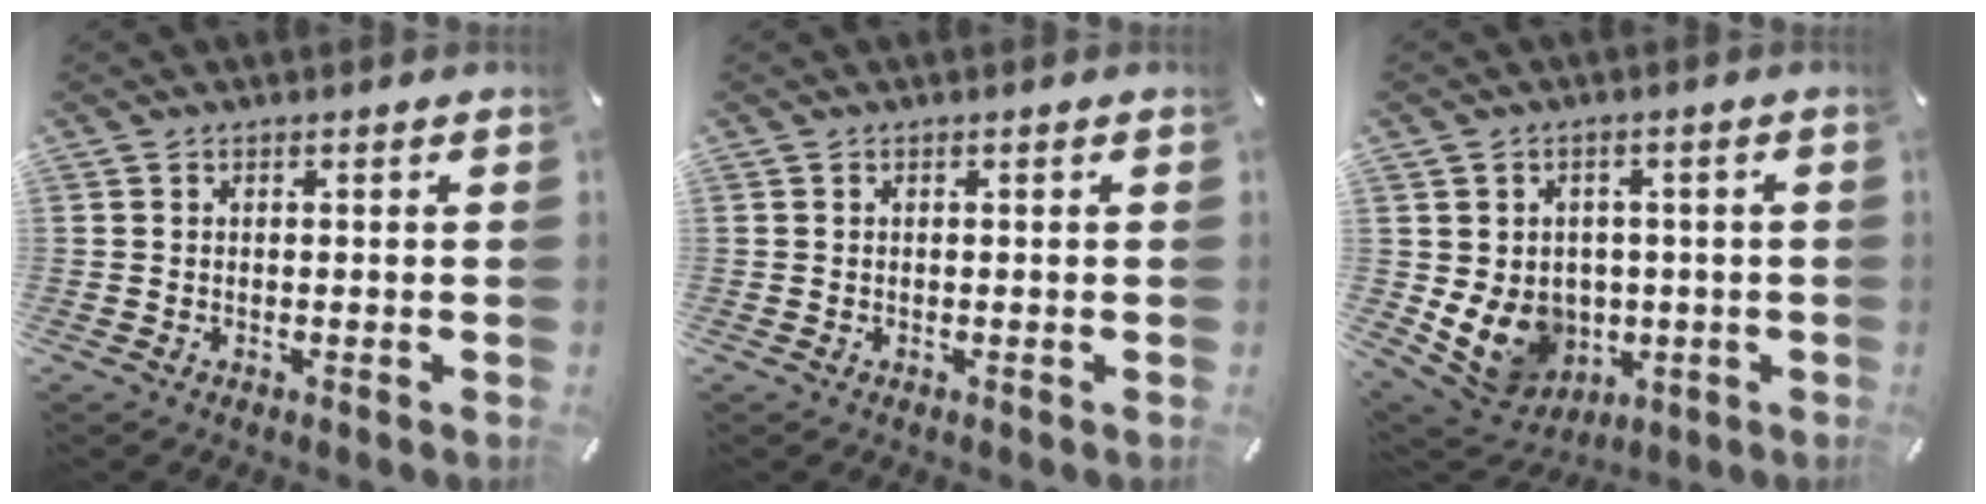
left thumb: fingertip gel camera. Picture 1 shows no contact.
{"total": 0.0}
{"total": 10.5, "force": [-1.2, 9.5, 4.4], "torque": [-0.105, -0.009, -0.013]}